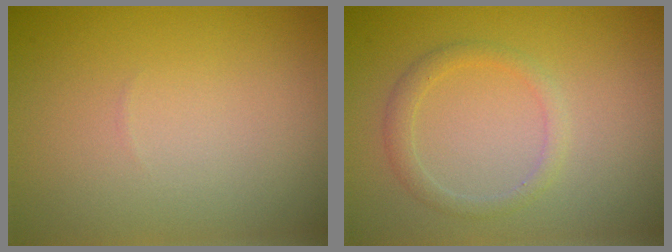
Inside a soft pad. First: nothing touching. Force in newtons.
{"total": 1.7, "press": 1.7, "slide": 0.1}